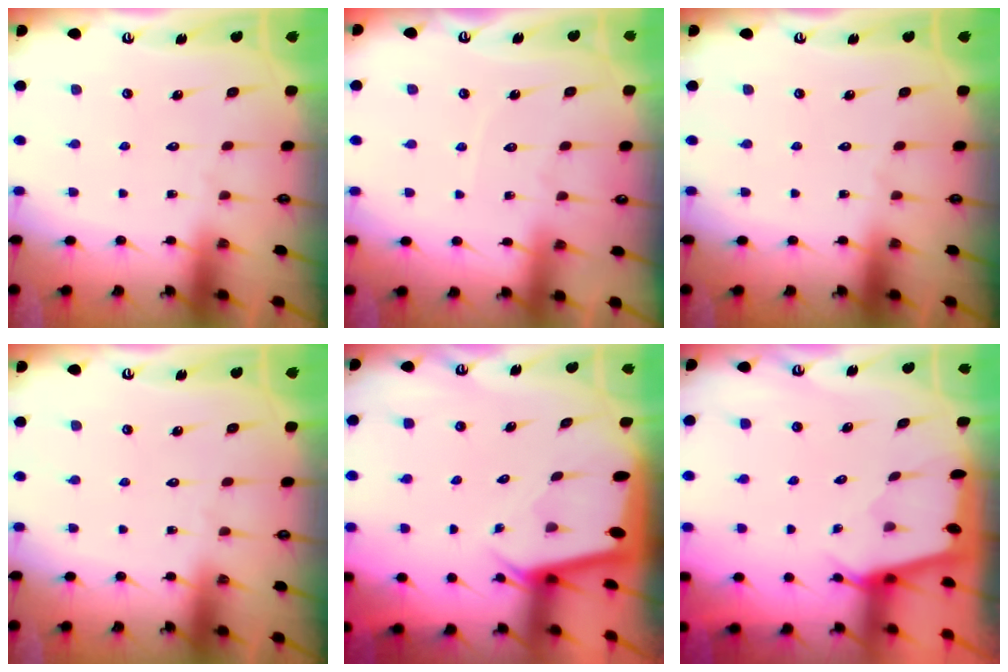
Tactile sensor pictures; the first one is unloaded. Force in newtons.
{"total": 2.7, "press": 2.6, "slide": 0.4}
{"total": 0.0}
{"total": 0.0}
{"total": 2.2, "press": 2.2, "slide": 0.1}
{"total": 2.3, "press": 2.3, "slide": 0.3}